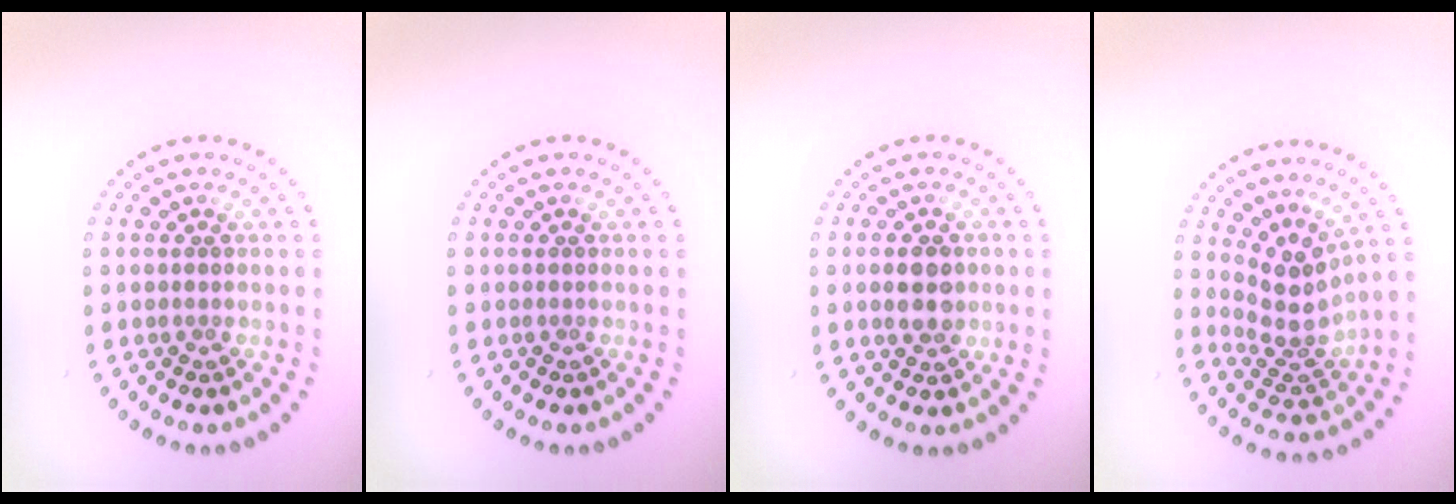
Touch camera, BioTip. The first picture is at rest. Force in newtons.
{"total": 0.0}
{"total": 2.6, "press": 2.6, "slide": 0.3}
{"total": 3.7, "press": 2.8, "slide": 2.4}